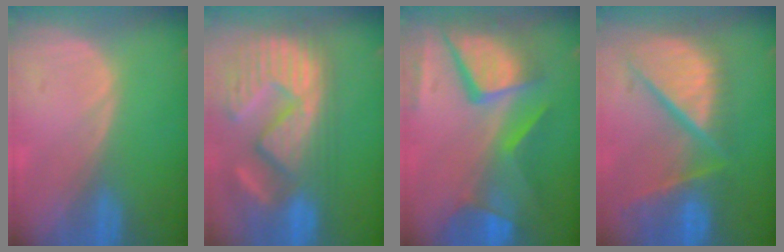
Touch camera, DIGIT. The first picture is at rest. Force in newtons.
{"total": 14.4, "press": 12.2, "slide": 7.6}
{"total": 12.1, "press": 9.9, "slide": 6.9}
{"total": 12.3, "press": 10.1, "slide": 7.0}